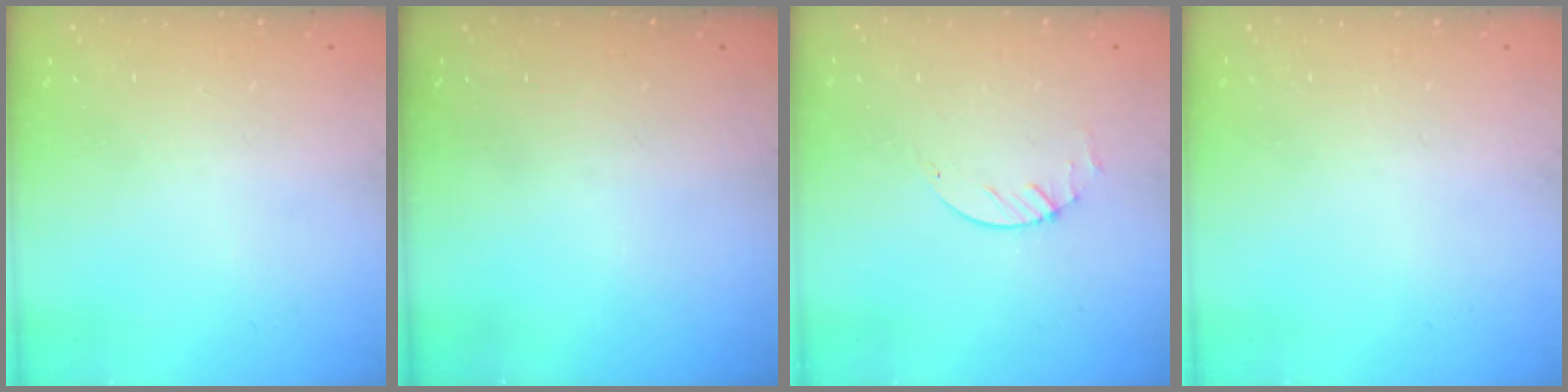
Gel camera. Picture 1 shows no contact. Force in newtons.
{"total": 0.0}
{"total": 1.9, "press": 1.9, "slide": 0.3}
{"total": 0.0}